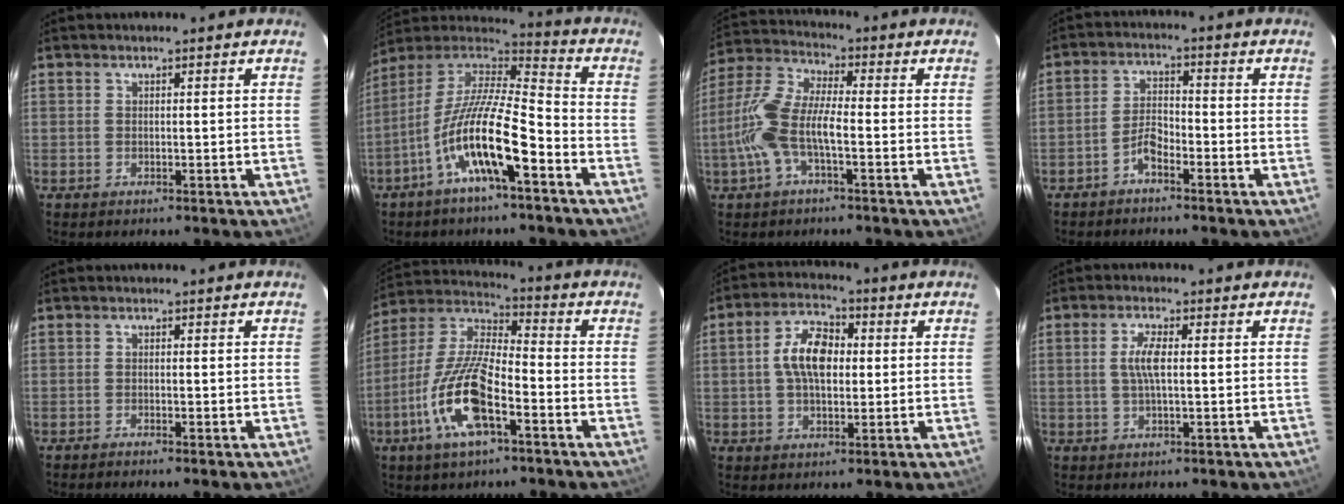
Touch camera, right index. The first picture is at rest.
{"total": 16.6, "force": [-7.9, 3.7, 14.1], "torque": [-0.263, -0.015, -0.154]}
{"total": 10.7, "force": [-2.9, 3.3, 9.8], "torque": [-0.226, 0.009, -0.060]}
{"total": 3.8, "force": [-2.8, 1.4, 2.1], "torque": [-0.049, 0.013, -0.056]}
{"total": 0.7, "force": [-0.6, -0.1, 0.4], "torque": [-0.009, 0.000, -0.013]}
{"total": 15.8, "force": [-6.9, 4.9, 13.3], "torque": [-0.279, -0.010, -0.139]}
{"total": 8.8, "force": [0.7, 5.0, 7.2], "torque": [-0.136, 0.021, 0.011]}
{"total": 4.2, "force": [0.2, 1.0, 4.0], "torque": [-0.079, 0.004, 0.006]}